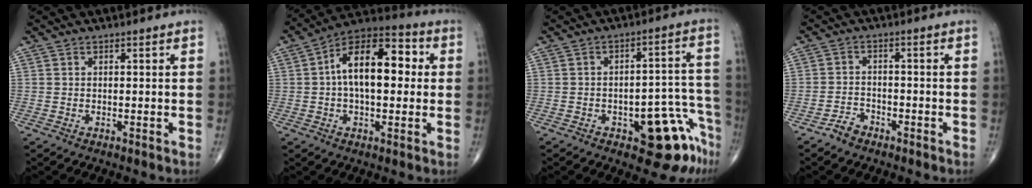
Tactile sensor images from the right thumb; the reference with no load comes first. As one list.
[{"total": 15.8, "force": [1.9, 8.4, 13.3], "torque": [-0.200, 0.036, 0.019]}, {"total": 12.4, "force": [-7.0, 5.0, 8.9], "torque": [-0.063, 0.063, -0.084]}, {"total": 2.9, "force": [-2.3, 1.6, 0.7], "torque": [-0.012, 0.014, -0.043]}]